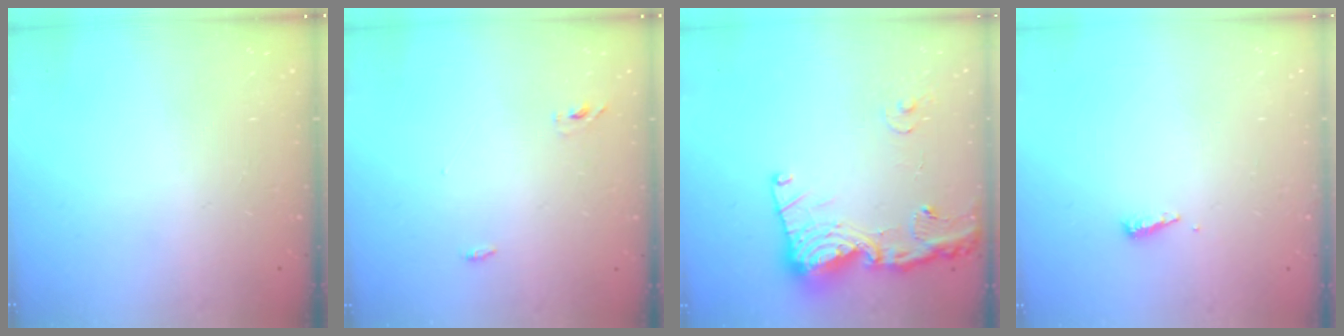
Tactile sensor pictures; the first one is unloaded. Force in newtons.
{"total": 2.9, "press": 2.7, "slide": 1.0}
{"total": 17.6, "press": 17.5, "slide": 2.0}
{"total": 4.0, "press": 4.0, "slide": 0.4}